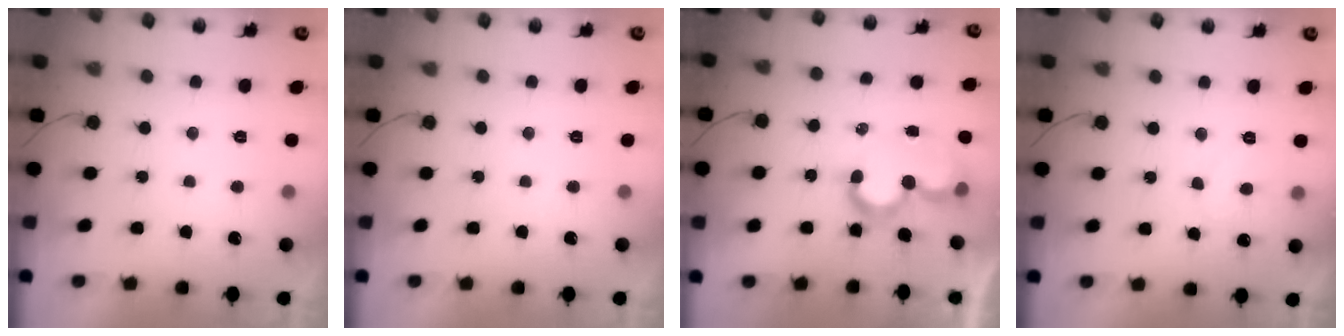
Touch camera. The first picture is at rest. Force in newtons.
{"total": 0.0}
{"total": 7.6, "press": 7.6, "slide": 0.6}
{"total": 6.5, "press": 6.5, "slide": 0.4}